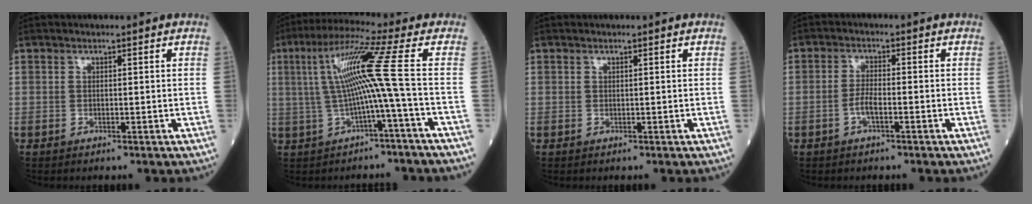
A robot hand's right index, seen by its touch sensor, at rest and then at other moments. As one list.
[{"total": 10.0, "force": [0.1, -2.2, 9.7], "torque": [-0.182, 0.026, 0.010]}, {"total": 0.0}, {"total": 2.6, "force": [-1.2, 0.6, 2.3], "torque": [-0.046, 0.002, -0.024]}]